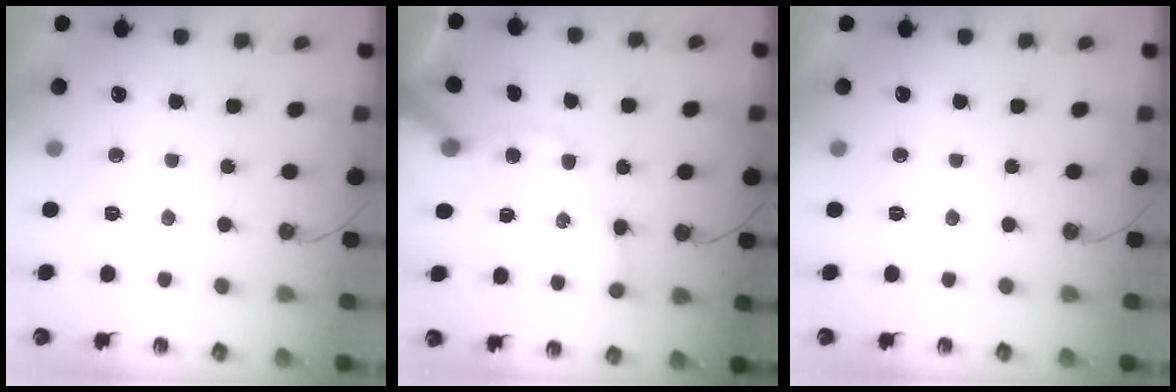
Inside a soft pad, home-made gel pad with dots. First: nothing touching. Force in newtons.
{"total": 12.0, "press": 11.8, "slide": 1.7}
{"total": 0.0}